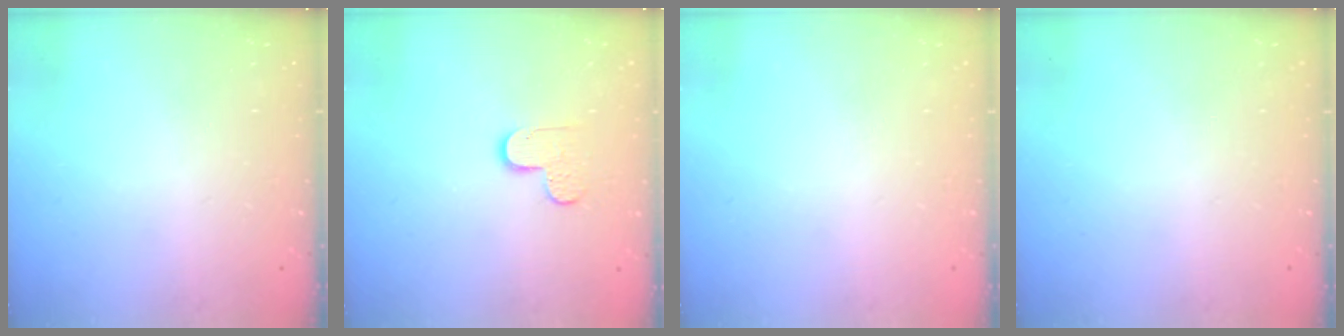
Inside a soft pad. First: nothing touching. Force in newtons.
{"total": 4.9, "press": 4.9, "slide": 0.2}
{"total": 0.0}
{"total": 0.0}